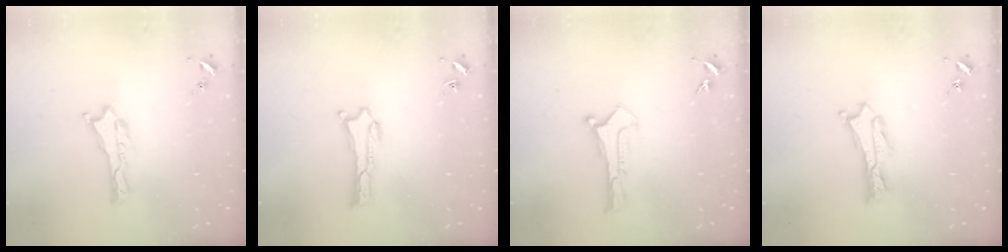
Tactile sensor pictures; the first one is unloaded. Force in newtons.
{"total": 0.0}
{"total": 0.0}
{"total": 0.7, "press": 0.6, "slide": 0.2}